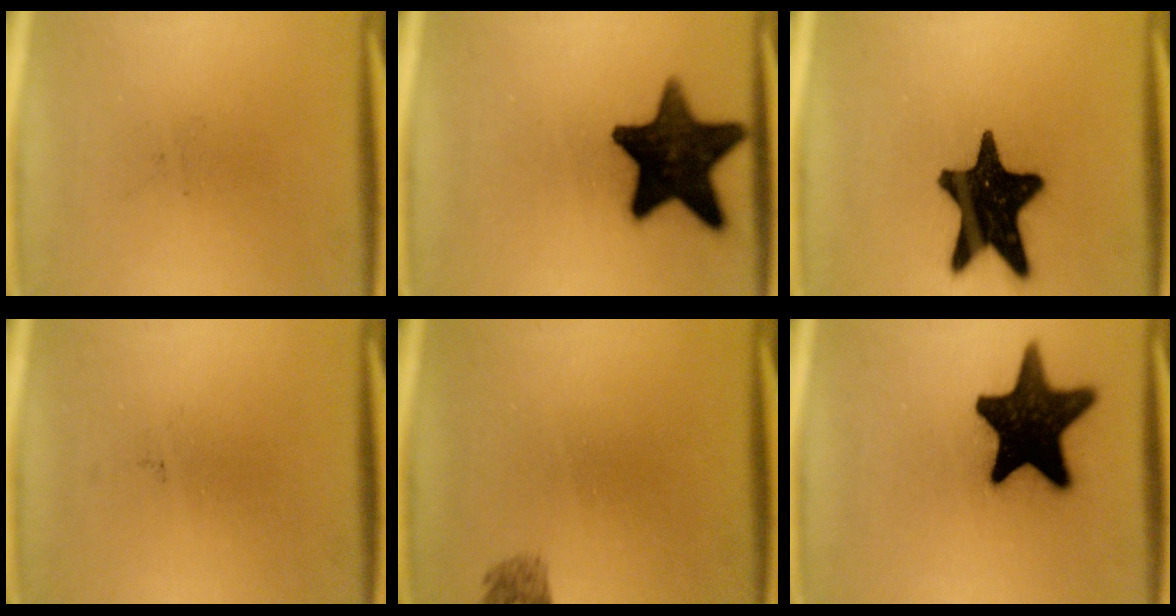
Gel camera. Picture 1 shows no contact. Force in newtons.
{"total": 17.7}
{"total": 19.1}
{"total": 0.0}
{"total": 1.4}
{"total": 19.1}